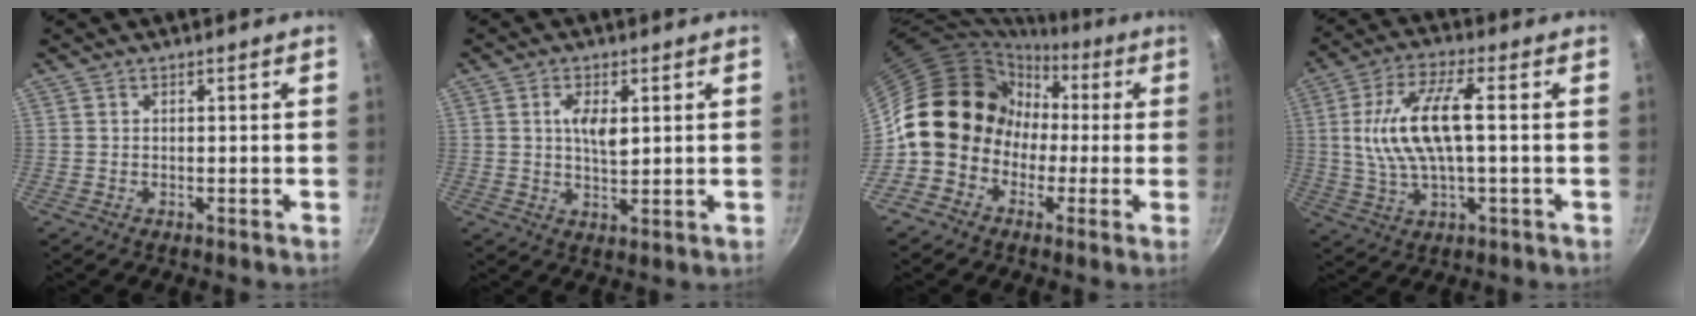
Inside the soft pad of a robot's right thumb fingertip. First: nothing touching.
{"total": 5.3, "force": [1.4, 2.5, 4.5], "torque": [-0.075, -0.009, 0.026]}
{"total": 14.7, "force": [-1.7, 13.0, 6.5], "torque": [-0.051, 0.053, -0.039]}
{"total": 13.4, "force": [0.8, 4.9, 12.5], "torque": [-0.249, 0.013, 0.013]}